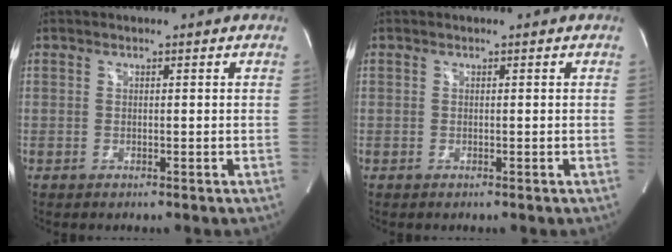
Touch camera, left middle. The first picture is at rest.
{"total": 0.0}